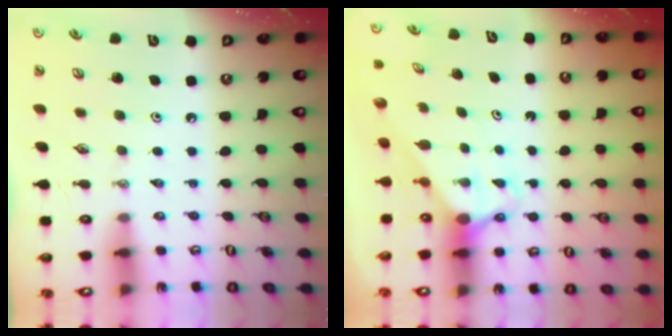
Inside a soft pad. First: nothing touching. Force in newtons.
{"total": 2.9, "press": 2.9, "slide": 0.0}